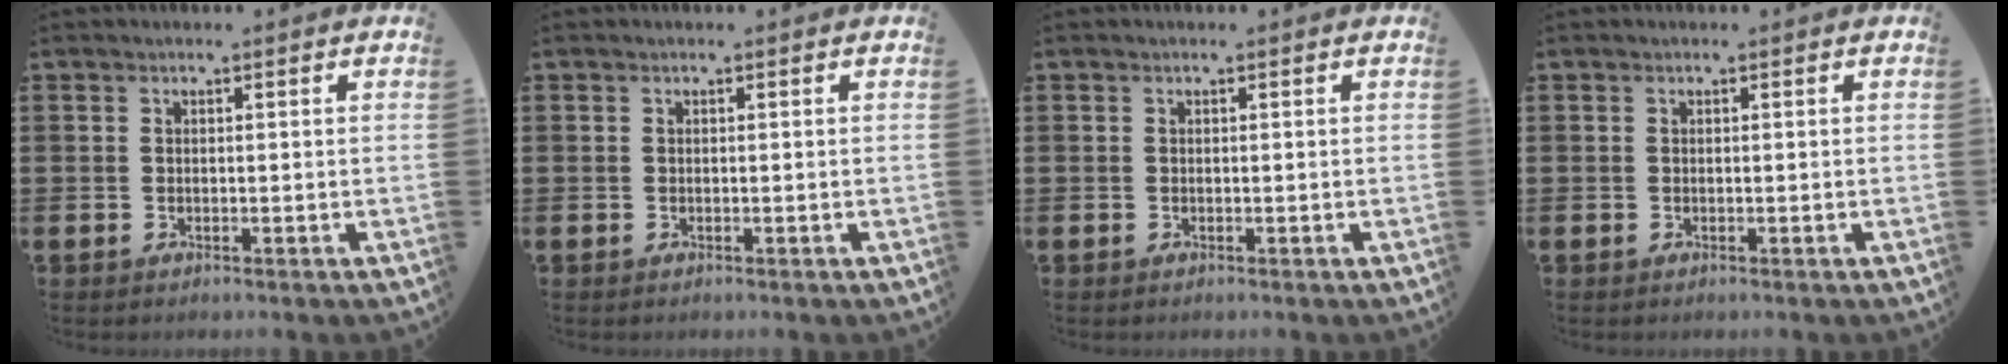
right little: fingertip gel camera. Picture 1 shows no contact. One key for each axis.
{"total": 0.0}
{"total": 0.0}
{"total": 0.0}